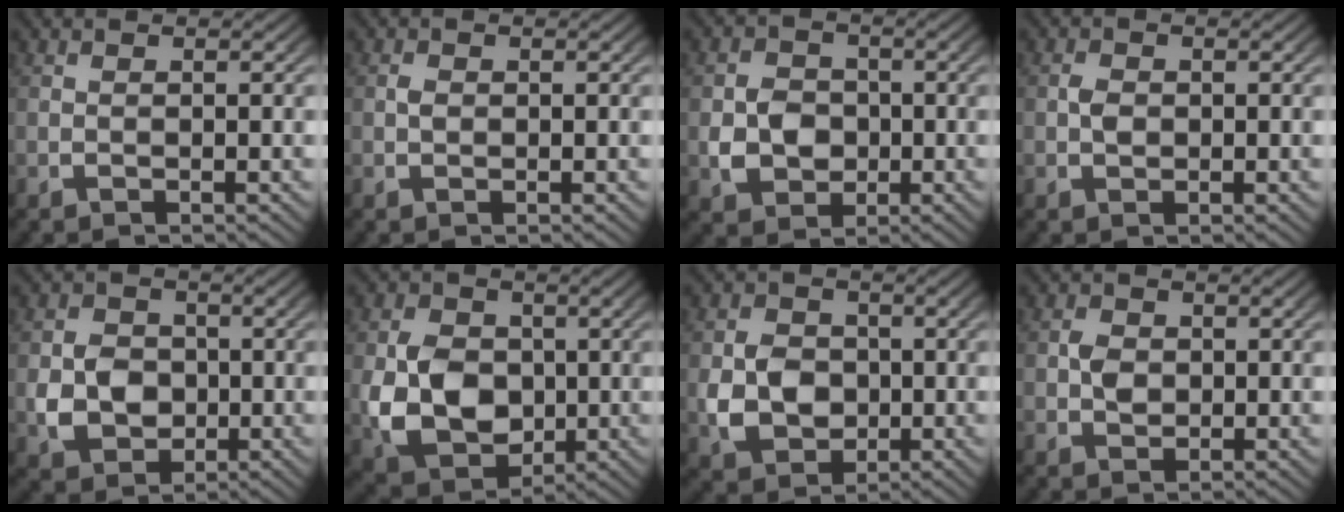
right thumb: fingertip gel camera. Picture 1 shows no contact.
{"total": 0.8, "force": [0.0, 0.6, 0.5], "torque": [-0.013, -0.005, 0.002]}
{"total": 5.6, "force": [-0.7, 4.7, 3.0], "torque": [-0.062, -0.021, -0.001]}
{"total": 1.6, "force": [0.0, 1.3, 1.0], "torque": [-0.022, -0.006, 0.001]}
{"total": 6.2, "force": [-0.7, 5.1, 3.4], "torque": [-0.073, -0.024, -0.001]}
{"total": 11.5, "force": [-0.8, 9.1, 7.1], "torque": [-0.165, -0.051, 0.009]}
{"total": 6.8, "force": [-0.7, 5.5, 4.0], "torque": [-0.087, -0.027, 0.001]}
{"total": 2.4, "force": [0.1, 2.0, 1.4], "torque": [-0.029, -0.009, 0.006]}